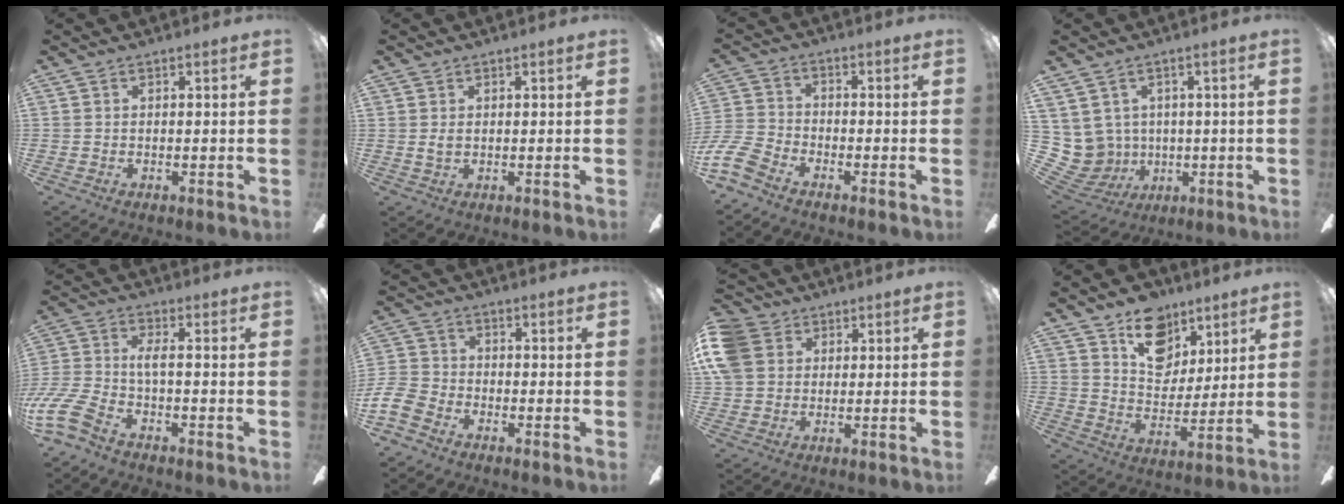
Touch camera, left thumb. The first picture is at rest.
{"total": 1.2, "force": [0.4, 0.7, 0.9], "torque": [-0.018, 0.002, 0.006]}
{"total": 8.6, "force": [-5.9, 4.5, 4.3], "torque": [-0.107, 0.022, -0.115]}
{"total": 7.2, "force": [2.9, 6.5, 0.9], "torque": [-0.071, -0.022, 0.064]}
{"total": 9.6, "force": [-4.2, 4.3, 7.6], "torque": [-0.188, -0.001, -0.089]}
{"total": 6.8, "force": [-4.2, 4.4, 3.1], "torque": [-0.081, 0.018, -0.082]}
{"total": 9.1, "force": [2.9, 7.6, 4.0], "torque": [-0.104, 0.011, 0.061]}
{"total": 14.4, "force": [9.1, 9.7, 5.6], "torque": [-0.074, -0.048, 0.168]}